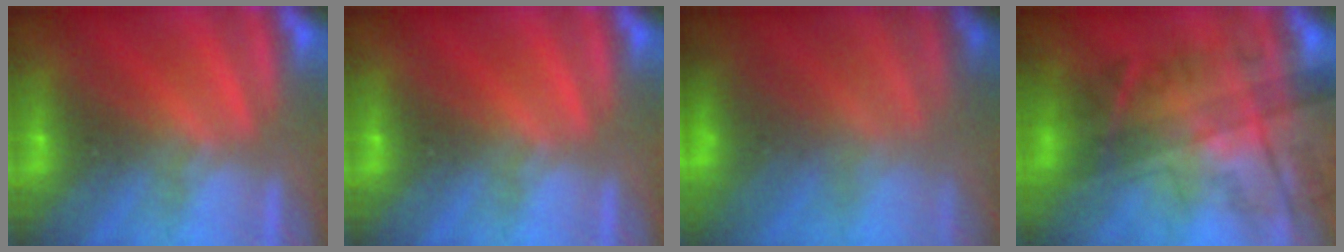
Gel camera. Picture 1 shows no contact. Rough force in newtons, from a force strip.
{"total": 0.0}
{"total": 4.3}
{"total": 7.6}